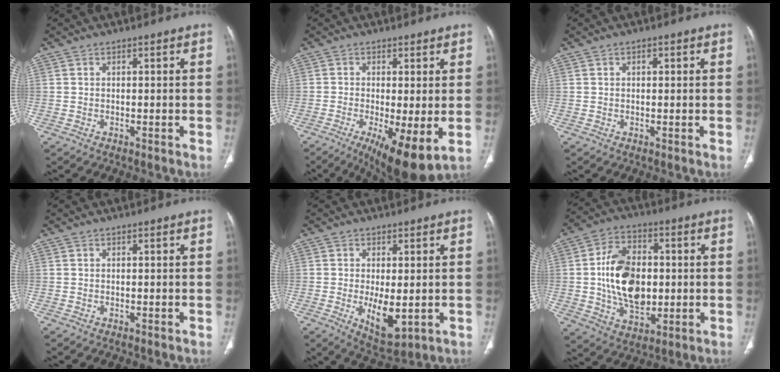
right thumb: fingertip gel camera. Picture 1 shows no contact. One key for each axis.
{"total": 11.1, "fx": -3.1, "fy": 3.0, "fz": 10.2, "tx": -0.167, "ty": -0.022, "tz": -0.044}
{"total": 1.0, "fx": 0.4, "fy": 0.6, "fz": 0.8, "tx": -0.012, "ty": 0.001, "tz": 0.006}
{"total": 0.0}
{"total": 7.6, "fx": -1.3, "fy": 3.3, "fz": 6.8, "tx": -0.104, "ty": -0.021, "tz": -0.007}
{"total": 16.0, "fx": 0.3, "fy": 10.6, "fz": 12.0, "tx": -0.181, "ty": 0.004, "tz": 0.011}